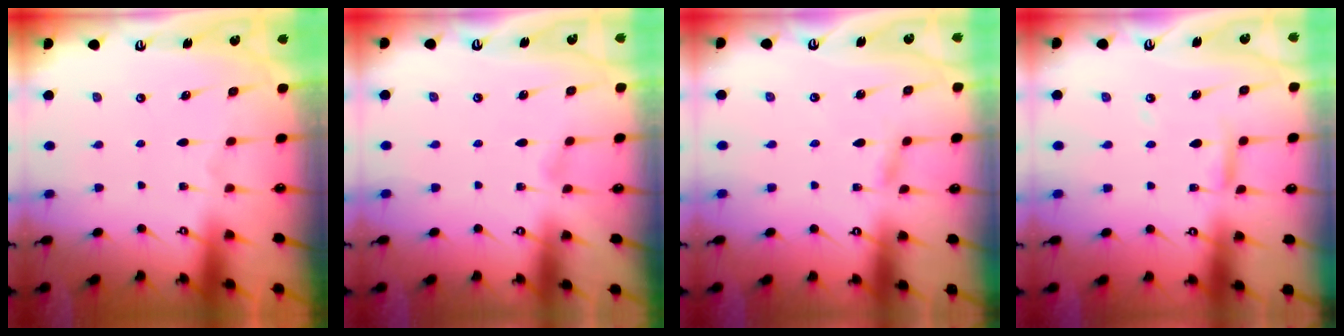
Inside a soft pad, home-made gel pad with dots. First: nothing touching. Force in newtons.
{"total": 0.9, "press": 0.9, "slide": 0.1}
{"total": 1.2, "press": 1.2, "slide": 0.1}
{"total": 5.9, "press": 5.9, "slide": 0.5}